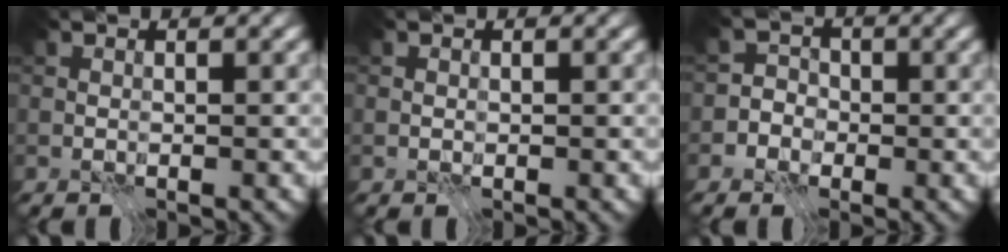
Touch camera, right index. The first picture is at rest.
{"total": 0.0}
{"total": 3.0, "force": [-1.5, 2.6, 0.4], "torque": [0.027, 0.014, -0.052]}